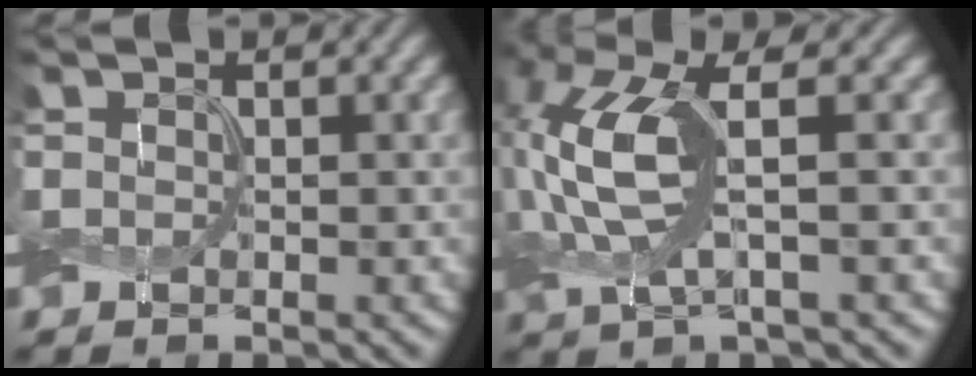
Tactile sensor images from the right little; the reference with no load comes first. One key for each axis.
{"total": 7.0, "fx": 0.2, "fy": 2.5, "fz": 6.5, "tx": -0.165, "ty": 0.008, "tz": 0.004}